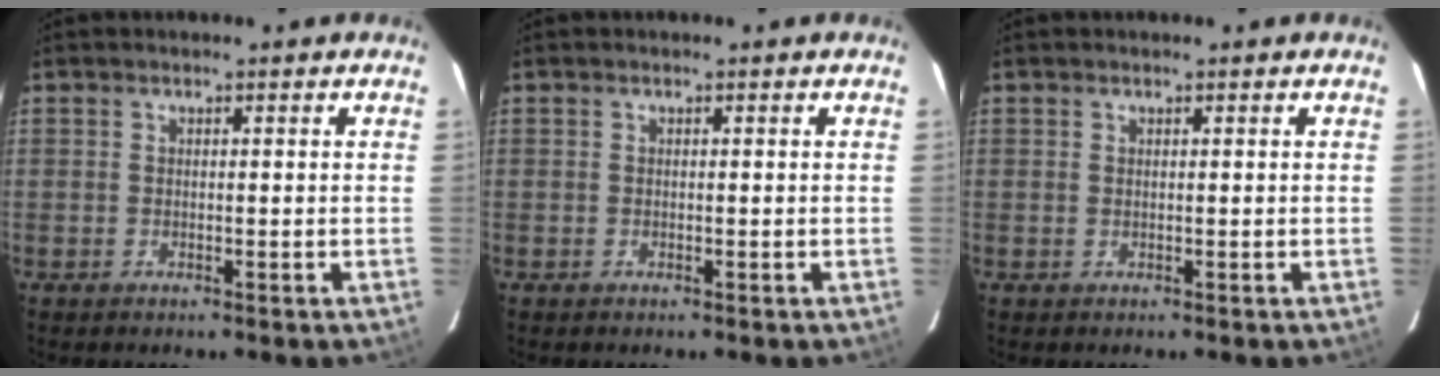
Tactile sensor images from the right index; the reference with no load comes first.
{"total": 0.0}
{"total": 0.0}